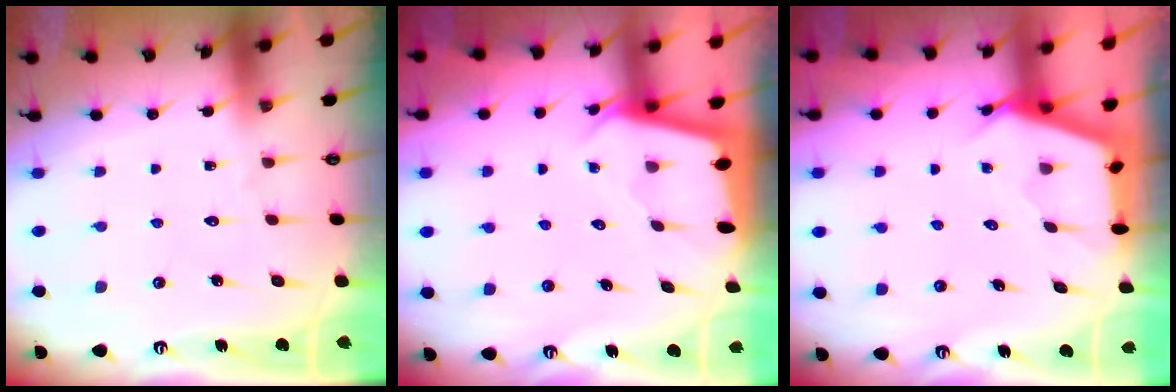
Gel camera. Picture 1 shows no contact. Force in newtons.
{"total": 2.0, "press": 2.0, "slide": 0.3}
{"total": 2.7, "press": 2.7, "slide": 0.3}